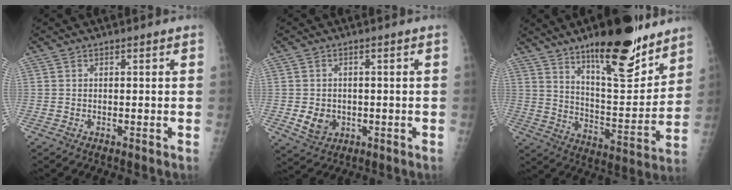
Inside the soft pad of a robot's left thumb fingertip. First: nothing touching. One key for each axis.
{"total": 4.6, "fx": -0.6, "fy": 3.9, "fz": 2.3, "tx": -0.025, "ty": 0.000, "tz": 0.000}
{"total": 20.6, "fx": 14.3, "fy": 6.2, "fz": 13.5, "tx": -0.163, "ty": -0.092, "tz": 0.230}